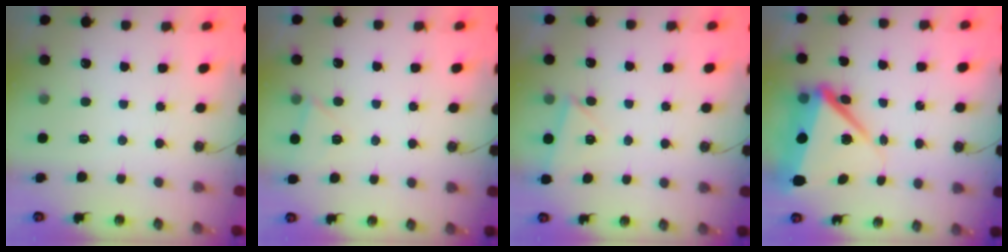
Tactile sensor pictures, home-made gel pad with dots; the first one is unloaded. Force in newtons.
{"total": 4.0, "press": 4.0, "slide": 0.4}
{"total": 4.1, "press": 3.3, "slide": 2.5}
{"total": 10.1, "press": 10.0, "slide": 1.0}